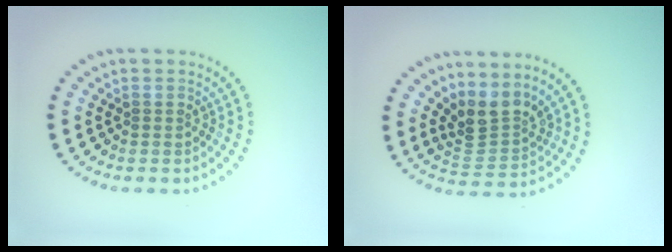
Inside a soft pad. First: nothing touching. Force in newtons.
{"total": 3.4, "press": 2.4, "slide": 2.5}